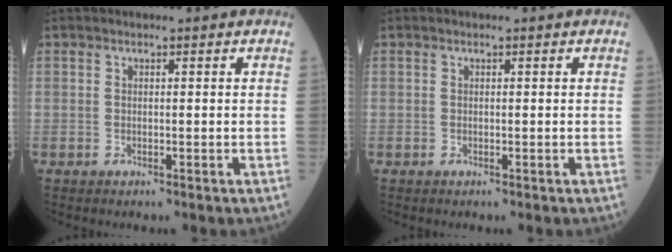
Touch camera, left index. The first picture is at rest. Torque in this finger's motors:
{"motor_torque": [0.00, 0.00, 0.00, 0.00]}